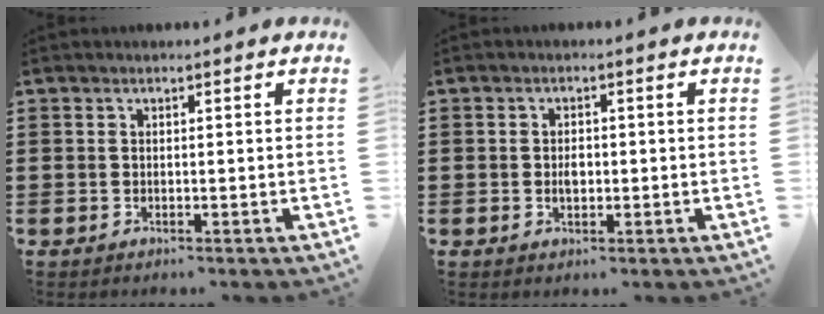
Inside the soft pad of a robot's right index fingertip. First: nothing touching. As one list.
[{"total": 2.0, "force": [-0.2, 1.2, 1.6], "torque": [-0.032, 0.005, -0.005]}]